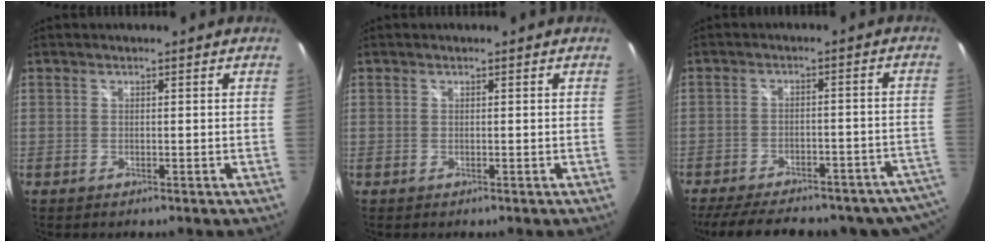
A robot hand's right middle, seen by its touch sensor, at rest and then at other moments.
{"total": 0.0}
{"total": 25.0, "force": [-20.8, 8.5, 10.9], "torque": [-0.180, -0.012, -0.251]}